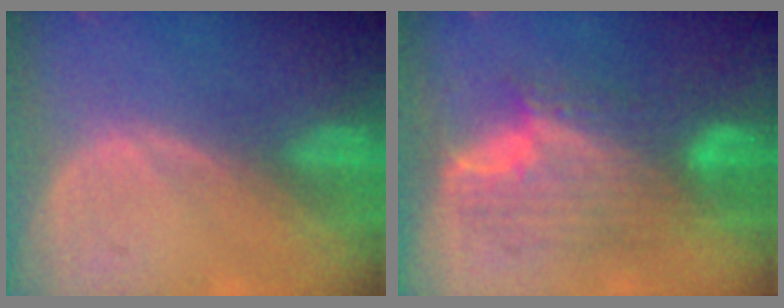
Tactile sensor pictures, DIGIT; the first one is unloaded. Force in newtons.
{"total": 9.1, "press": 9.0, "slide": 0.5}